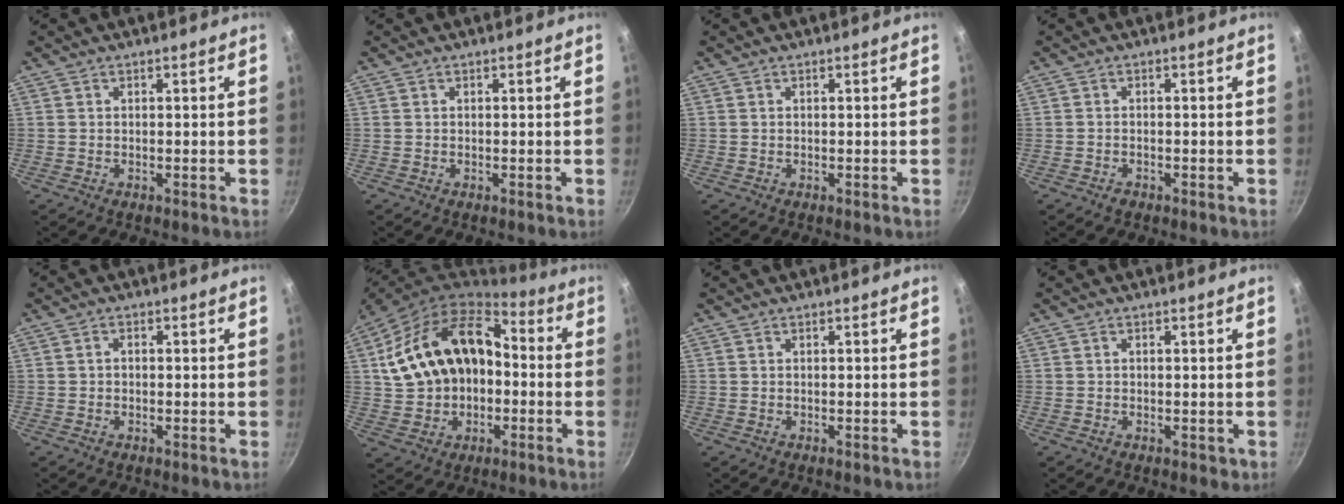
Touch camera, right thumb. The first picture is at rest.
{"total": 0.0}
{"total": 0.0}
{"total": 1.2, "force": [-0.9, 0.8, 0.4], "torque": [-0.012, 0.007, -0.015]}
{"total": 1.3, "force": [-0.2, 1.0, 0.7], "torque": [-0.013, 0.006, -0.004]}
{"total": 20.3, "force": [1.0, 14.4, 14.2], "torque": [-0.227, 0.047, 0.021]}
{"total": 0.0}
{"total": 0.9, "force": [-0.1, 0.8, 0.4], "torque": [-0.001, 0.001, -0.001]}